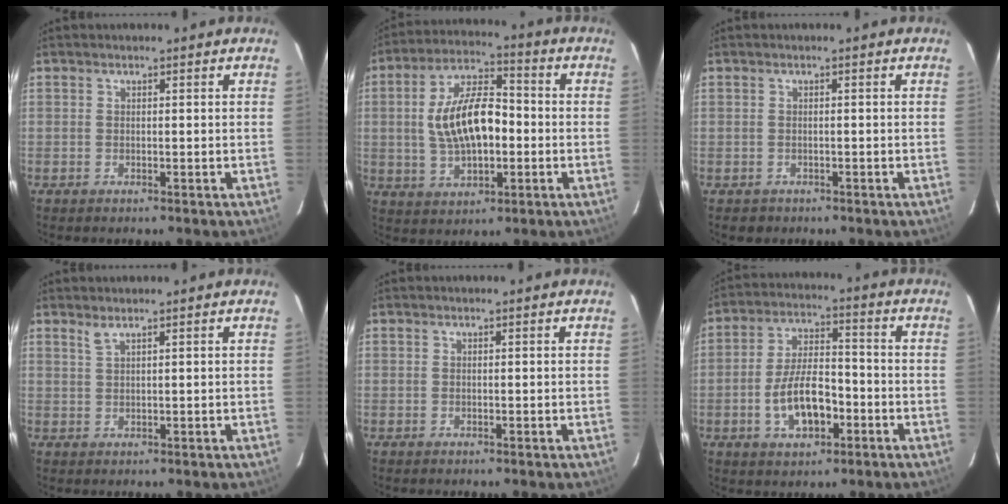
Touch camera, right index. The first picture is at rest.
{"total": 13.7, "force": [-0.7, 6.7, 11.9], "torque": [-0.227, 0.018, -0.007]}
{"total": 1.5, "force": [-0.9, 1.2, 0.2], "torque": [-0.005, 0.003, -0.007]}
{"total": 1.2, "force": [1.0, -0.1, 0.7], "torque": [-0.014, 0.000, 0.019]}
{"total": 0.0}
{"total": 10.5, "force": [-3.7, 5.0, 8.5], "torque": [-0.167, 0.010, -0.055]}